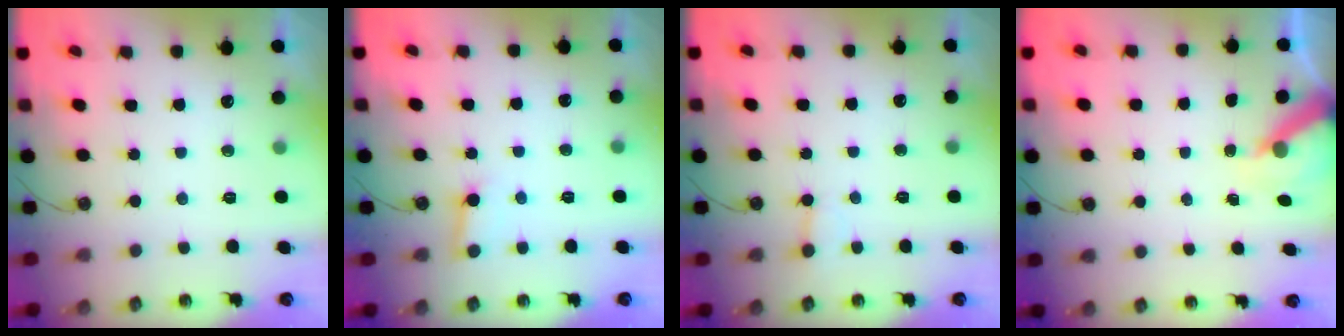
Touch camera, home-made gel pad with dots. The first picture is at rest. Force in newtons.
{"total": 3.7, "press": 3.7, "slide": 0.3}
{"total": 2.5, "press": 2.4, "slide": 0.5}
{"total": 6.6, "press": 6.5, "slide": 0.4}